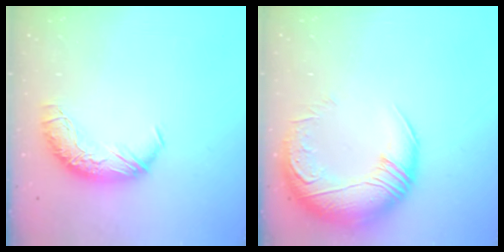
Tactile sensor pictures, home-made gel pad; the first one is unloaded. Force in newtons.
{"total": 7.0, "press": 5.1, "slide": 4.7}